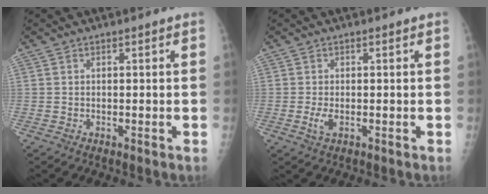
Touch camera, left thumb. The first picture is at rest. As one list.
[{"total": 2.3, "force": [-0.3, 1.0, 2.0], "torque": [-0.049, -0.005, -0.006]}]